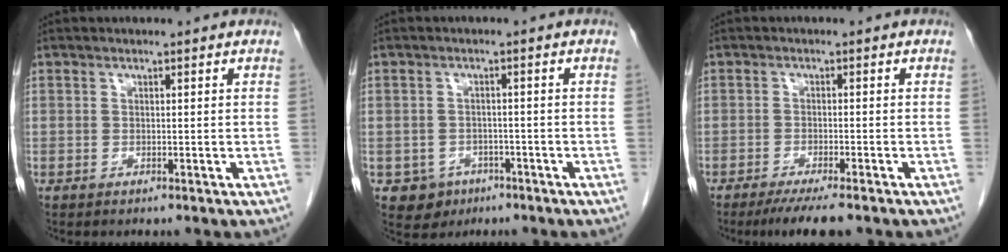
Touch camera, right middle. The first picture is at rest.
{"total": 3.9, "force": [-2.0, 3.3, 0.7], "torque": [-0.006, 0.010, -0.023]}
{"total": 5.9, "force": [-4.5, 0.5, 3.8], "torque": [-0.058, -0.014, -0.069]}